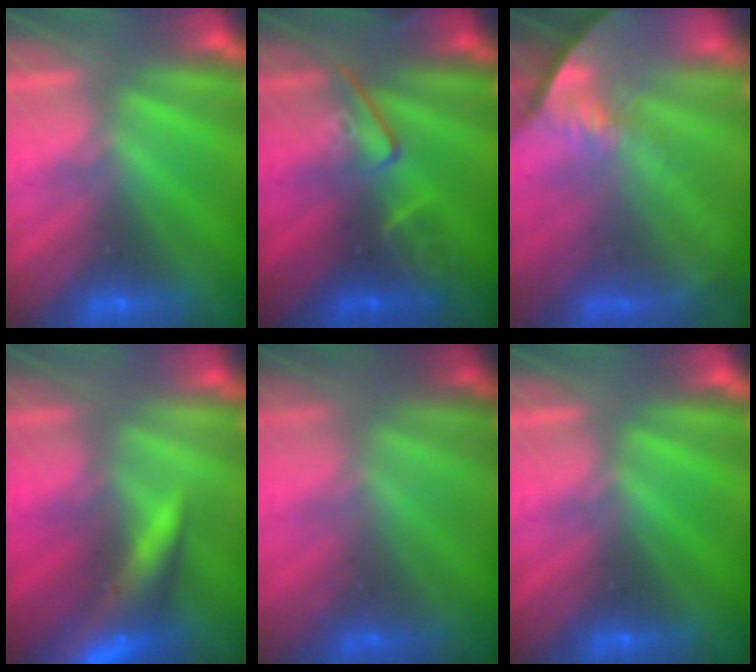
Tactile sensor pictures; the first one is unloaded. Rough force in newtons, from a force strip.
{"total": 2.4}
{"total": 7.8}
{"total": 8.9}
{"total": 1.6}
{"total": 0.0}